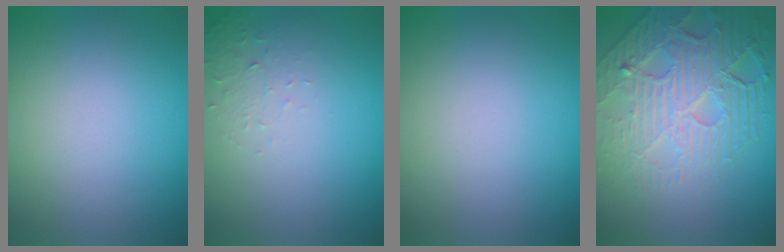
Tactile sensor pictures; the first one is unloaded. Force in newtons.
{"total": 1.6, "press": 1.6, "slide": 0.4}
{"total": 0.0}
{"total": 8.6, "press": 5.8, "slide": 6.4}